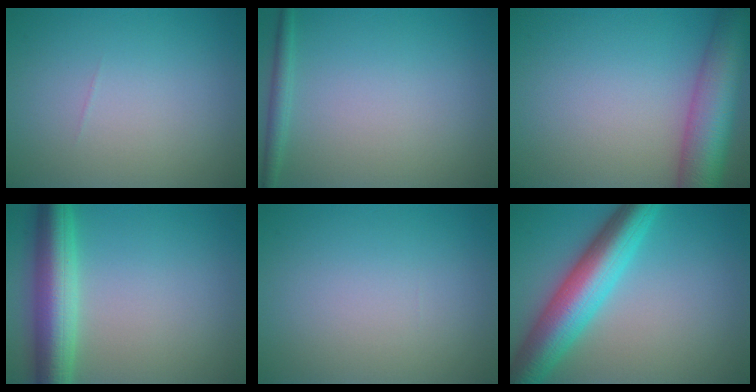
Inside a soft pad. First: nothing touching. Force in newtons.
{"total": 1.4, "press": 1.4, "slide": 0.1}
{"total": 8.5, "press": 8.5, "slide": 0.4}
{"total": 6.6, "press": 6.6, "slide": 0.4}
{"total": 0.0}
{"total": 8.7, "press": 8.7, "slide": 0.3}